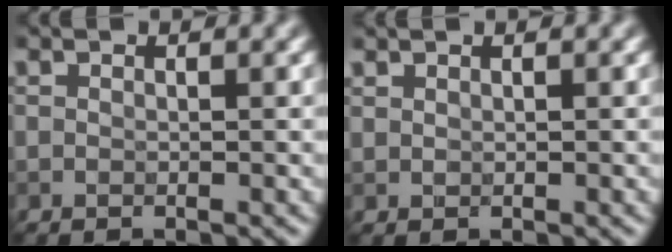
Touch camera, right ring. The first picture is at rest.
{"total": 0.8, "force": [0.7, 0.3, 0.1], "torque": [0.007, 0.000, 0.010]}